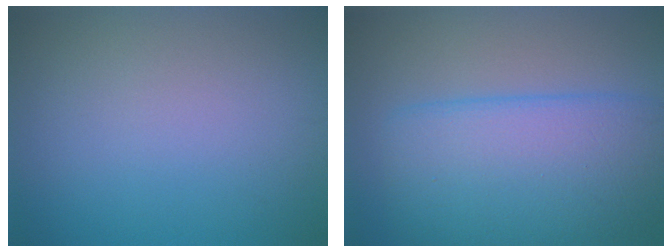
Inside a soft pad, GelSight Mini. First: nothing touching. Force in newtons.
{"total": 8.5, "press": 8.5, "slide": 0.3}